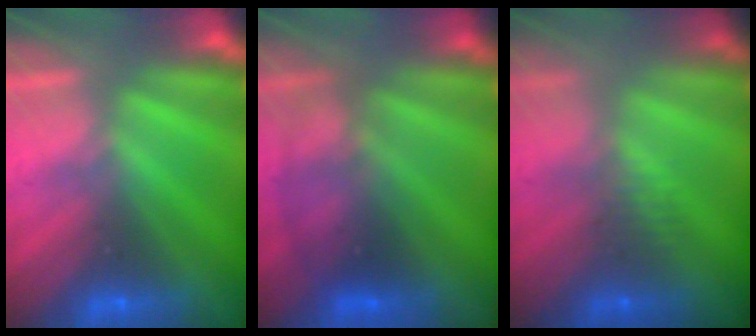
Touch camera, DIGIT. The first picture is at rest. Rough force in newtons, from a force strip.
{"total": 2.2}
{"total": 2.4}